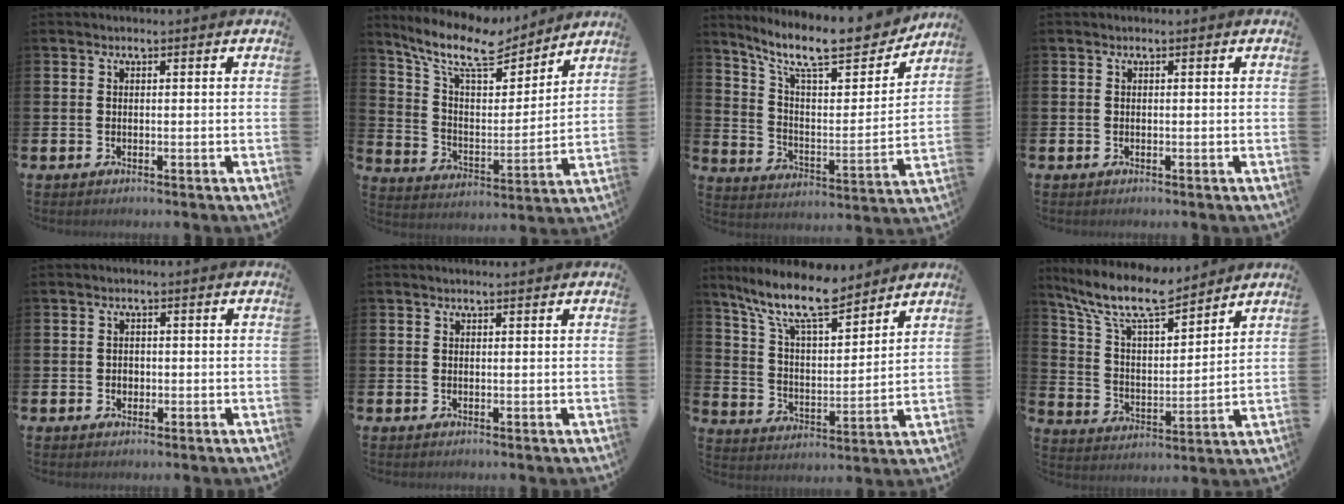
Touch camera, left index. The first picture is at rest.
{"total": 11.2, "force": [9.4, 3.5, 5.0], "torque": [-0.128, -0.055, 0.160]}
{"total": 12.6, "force": [10.8, 2.7, 5.8], "torque": [-0.130, -0.072, 0.186]}
{"total": 0.0}
{"total": 1.2, "force": [-0.1, 1.1, 0.5], "torque": [-0.002, 0.005, -0.006]}
{"total": 0.6, "force": [0.6, 0.0, 0.2], "torque": [-0.001, -0.001, 0.010]}
{"total": 11.9, "force": [10.0, 2.8, 5.9], "torque": [-0.136, -0.049, 0.176]}
{"total": 11.1, "force": [9.5, 2.6, 5.1], "torque": [-0.140, -0.044, 0.170]}